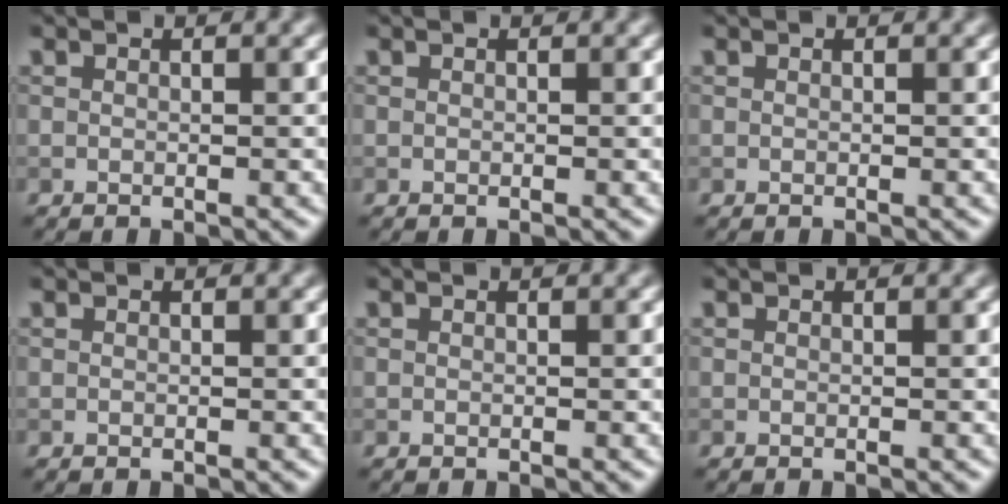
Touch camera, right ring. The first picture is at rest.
{"total": 0.0}
{"total": 0.0}
{"total": 0.0}
{"total": 0.0}
{"total": 0.0}